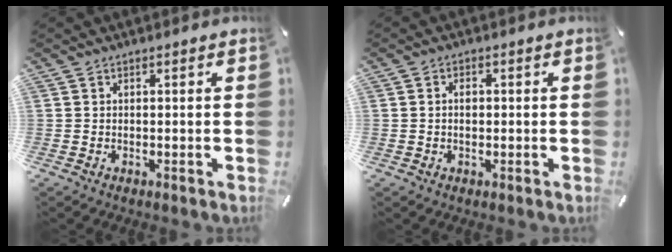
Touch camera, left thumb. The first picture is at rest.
{"total": 1.9, "force": [0.1, 1.2, 1.5], "torque": [-0.024, 0.001, -0.002]}